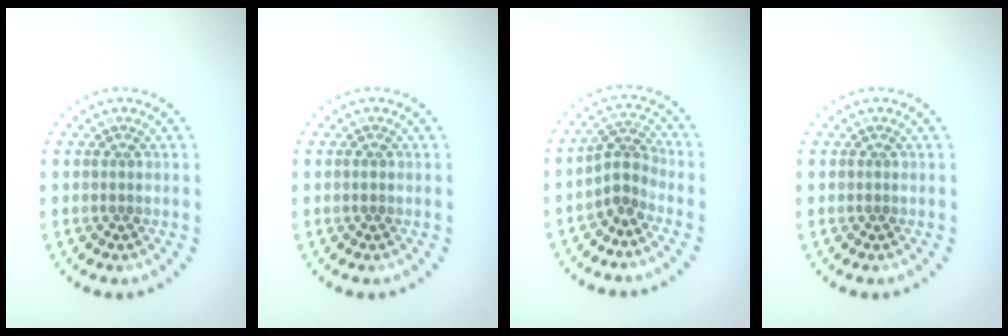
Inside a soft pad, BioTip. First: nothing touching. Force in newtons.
{"total": 0.5, "press": 0.5, "slide": 0.1}
{"total": 2.5, "press": 1.8, "slide": 1.7}
{"total": 0.0}